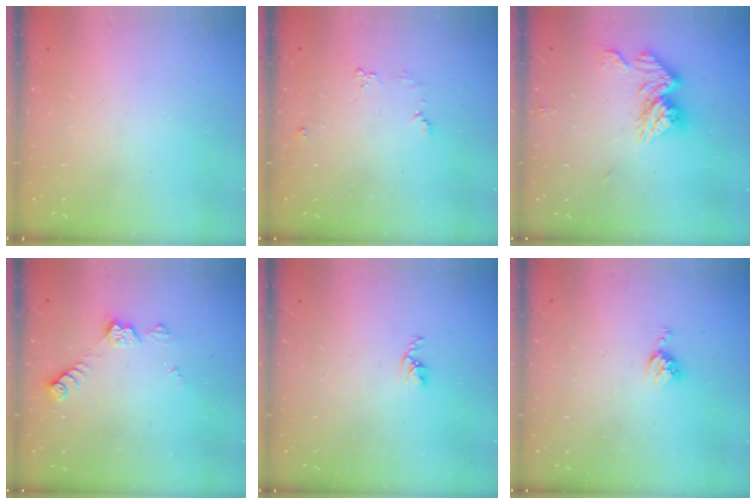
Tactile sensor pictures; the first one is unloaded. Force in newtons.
{"total": 5.2, "press": 5.1, "slide": 0.8}
{"total": 13.3, "press": 13.2, "slide": 1.2}
{"total": 7.1, "press": 7.0, "slide": 1.1}
{"total": 2.5, "press": 2.5, "slide": 0.4}
{"total": 5.5, "press": 5.5, "slide": 0.7}